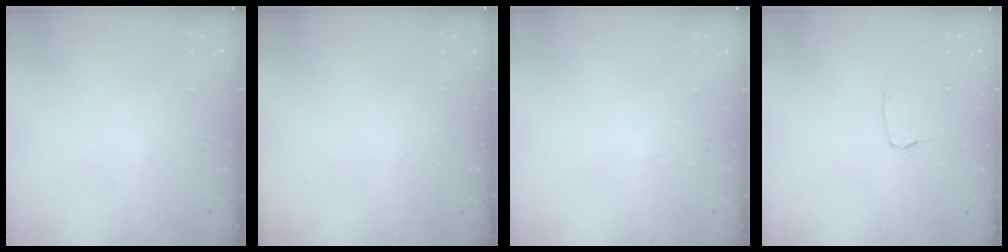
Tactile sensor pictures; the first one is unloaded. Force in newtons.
{"total": 0.0}
{"total": 0.0}
{"total": 2.9, "press": 2.9, "slide": 0.2}